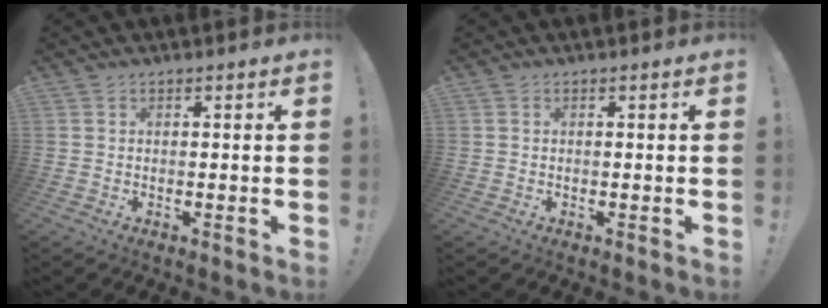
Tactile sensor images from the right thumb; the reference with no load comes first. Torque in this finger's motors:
{"motor_torque": [-0.17, -0.05, -0.01, 0.09, -0.05]}